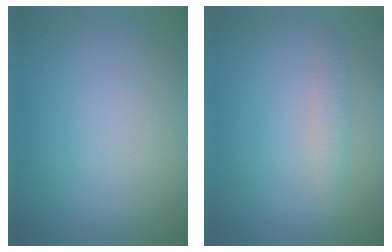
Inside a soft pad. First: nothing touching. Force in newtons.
{"total": 1.3, "press": 1.3, "slide": 0.0}